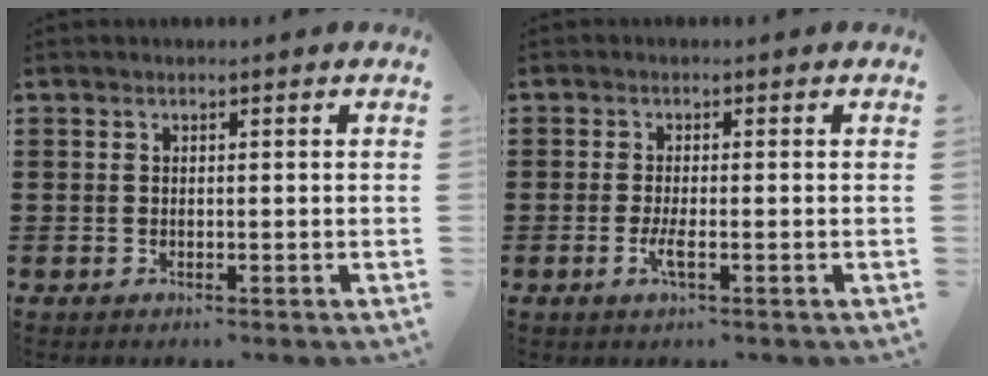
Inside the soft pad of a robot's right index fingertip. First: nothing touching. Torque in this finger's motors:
{"motor_torque": [2.14, 0.00, 0.31, 0.01]}